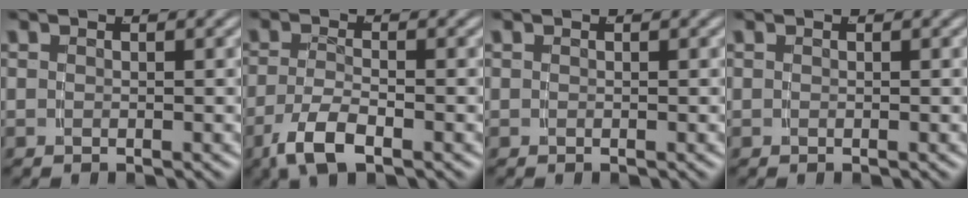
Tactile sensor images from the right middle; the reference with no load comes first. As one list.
[{"total": 3.7, "force": [-2.2, 1.1, 2.8], "torque": [-0.062, -0.016, -0.030]}, {"total": 0.0}, {"total": 0.0}]